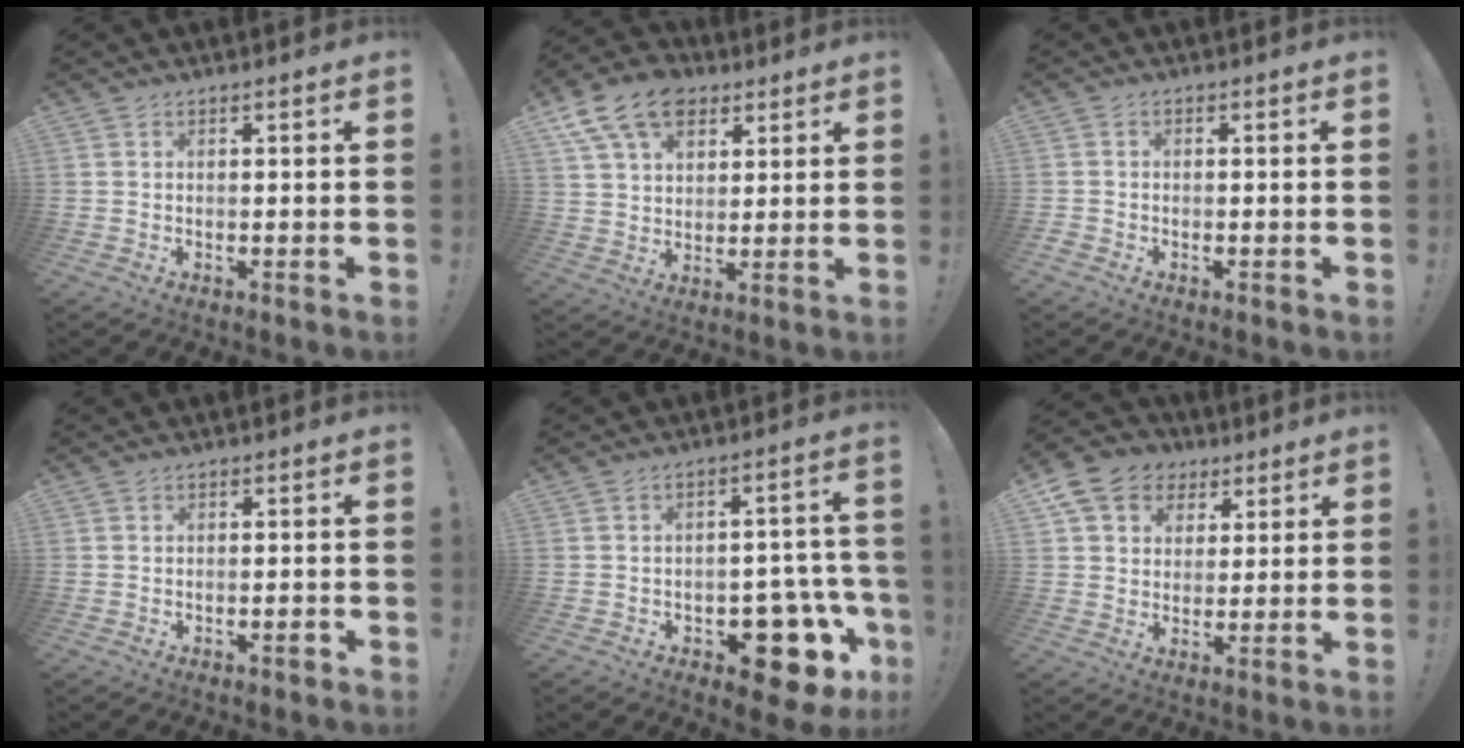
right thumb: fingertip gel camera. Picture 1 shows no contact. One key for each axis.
{"total": 15.1, "fx": 7.9, "fy": 10.2, "fz": 7.8, "tx": -0.125, "ty": -0.035, "tz": 0.153}
{"total": 1.2, "fx": -0.7, "fy": 0.9, "fz": 0.3, "tx": -0.008, "ty": 0.007, "tz": -0.012}
{"total": 1.5, "fx": -1.0, "fy": 0.7, "fz": 0.9, "tx": -0.015, "ty": 0.007, "tz": -0.014}
{"total": 14.1, "fx": -6.5, "fy": 7.9, "fz": 9.7, "tx": -0.085, "ty": 0.047, "tz": -0.094}
{"total": 11.4, "fx": 5.0, "fy": 9.3, "fz": 4.3, "tx": -0.066, "ty": -0.019, "tz": 0.105}